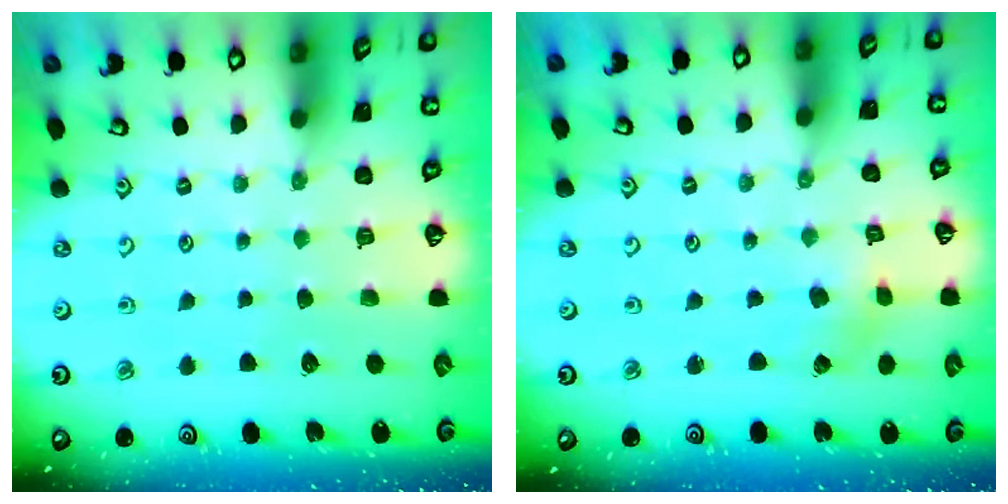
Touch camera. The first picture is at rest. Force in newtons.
{"total": 1.4, "press": 1.4, "slide": 0.2}